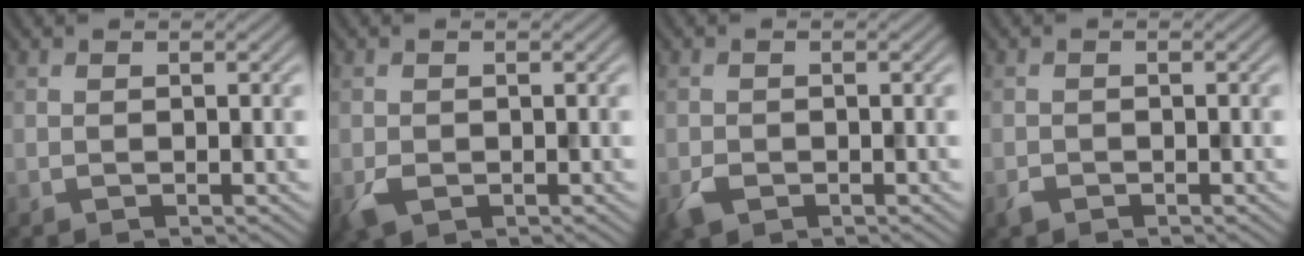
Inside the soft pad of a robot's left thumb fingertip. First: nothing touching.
{"total": 2.0, "force": [-0.6, 1.5, 1.2], "torque": [-0.031, -0.010, -0.011]}
{"total": 1.8, "force": [-0.9, 1.3, 0.9], "torque": [-0.024, -0.007, -0.019]}
{"total": 0.9, "force": [-0.6, 0.6, 0.3], "torque": [-0.006, -0.001, -0.014]}